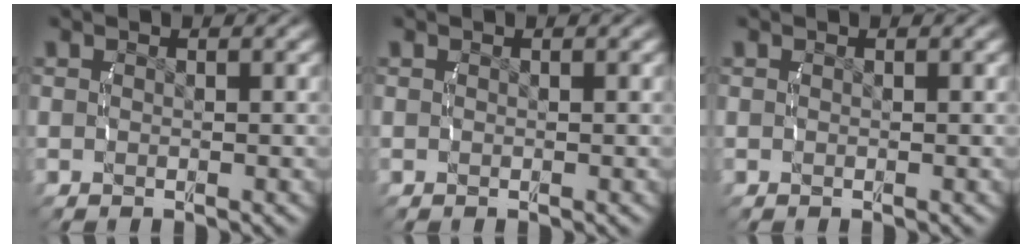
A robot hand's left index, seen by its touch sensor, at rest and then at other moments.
{"total": 0.0}
{"total": 0.0}